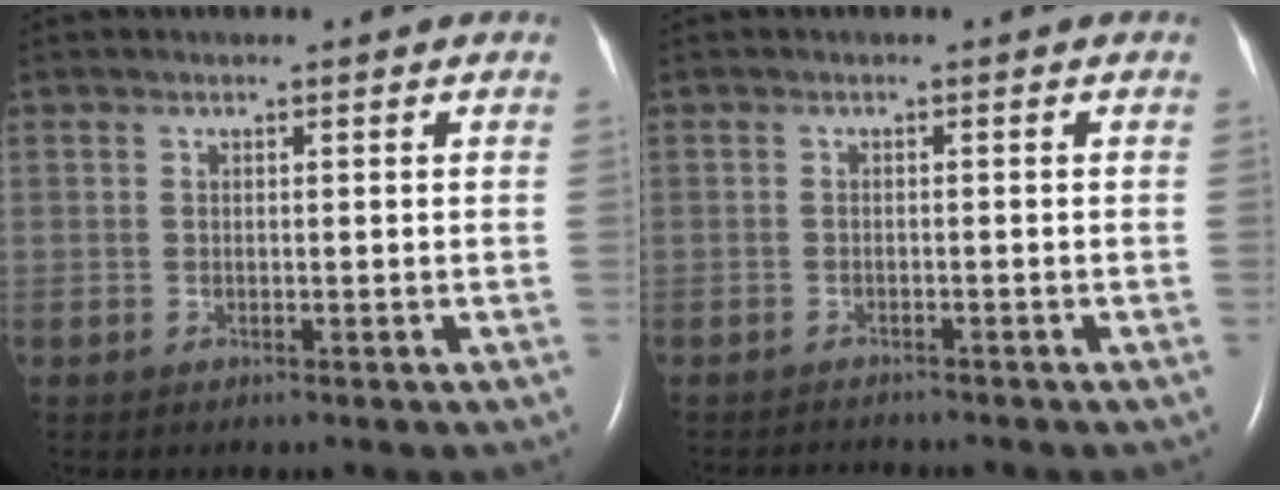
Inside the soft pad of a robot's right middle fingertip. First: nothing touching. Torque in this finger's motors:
{"motor_torque": [0.17, -0.18, -0.03, 0.01]}